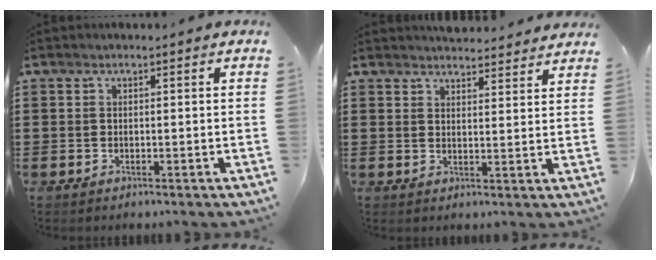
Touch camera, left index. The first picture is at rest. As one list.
[{"total": 3.7, "force": [3.6, 0.2, 0.2], "torque": [-0.007, -0.015, 0.067]}]